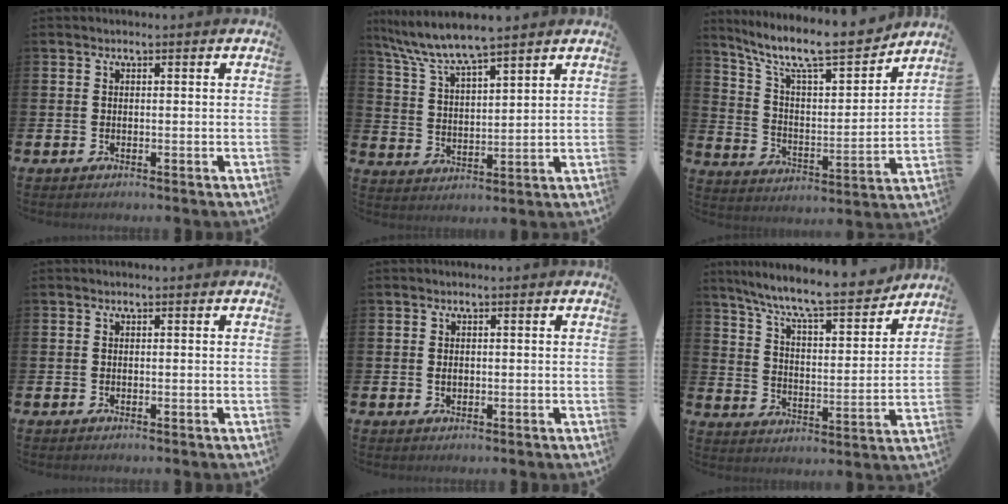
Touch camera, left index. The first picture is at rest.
{"total": 7.3, "force": [6.8, 0.4, 2.7], "torque": [-0.080, -0.032, 0.119]}
{"total": 11.2, "force": [9.8, 2.2, 5.0], "torque": [-0.125, -0.068, 0.164]}
{"total": 0.0}
{"total": 0.8, "force": [0.0, 0.6, 0.5], "torque": [-0.011, 0.005, -0.001]}
{"total": 9.7, "force": [8.9, 0.9, 3.7], "torque": [-0.106, -0.065, 0.150]}